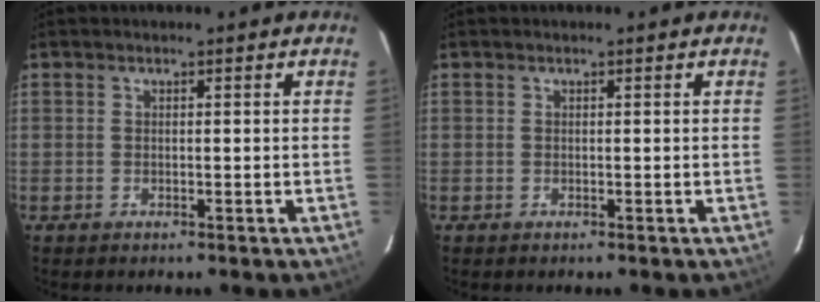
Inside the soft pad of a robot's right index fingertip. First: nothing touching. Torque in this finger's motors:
{"motor_torque": [0.09, 0.00, 0.12, 0.01]}